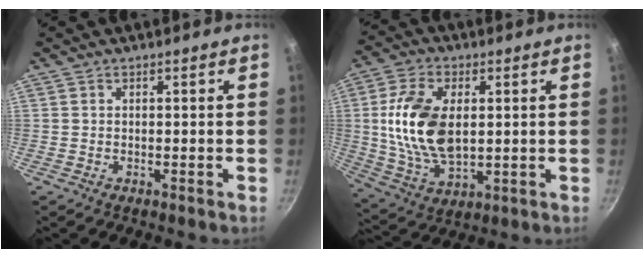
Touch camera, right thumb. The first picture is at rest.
{"total": 15.9, "force": [1.8, 9.3, 12.8], "torque": [-0.228, -0.007, 0.040]}